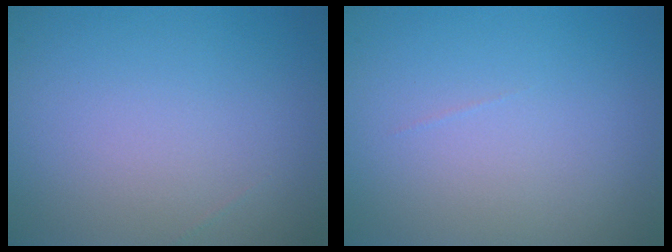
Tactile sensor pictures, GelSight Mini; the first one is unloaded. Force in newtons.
{"total": 0.0}